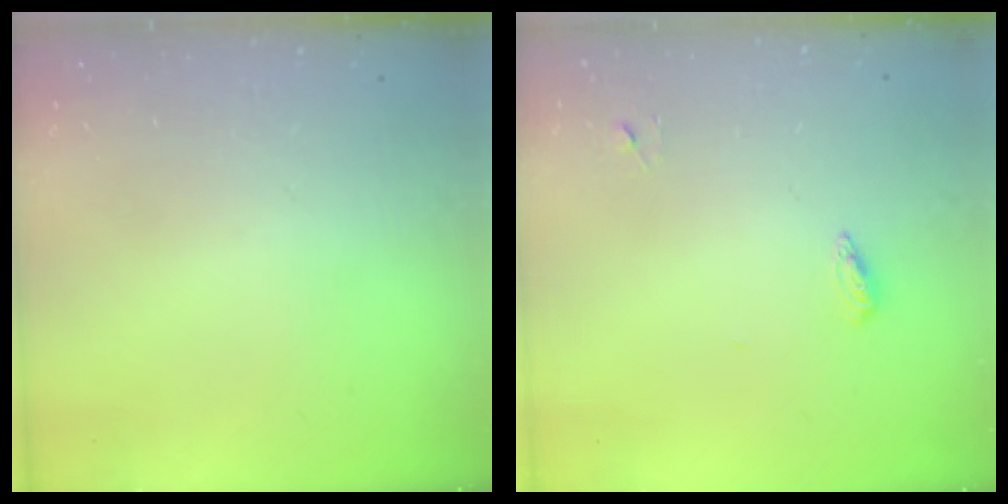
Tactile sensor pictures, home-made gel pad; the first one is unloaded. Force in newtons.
{"total": 4.6, "press": 4.4, "slide": 1.0}